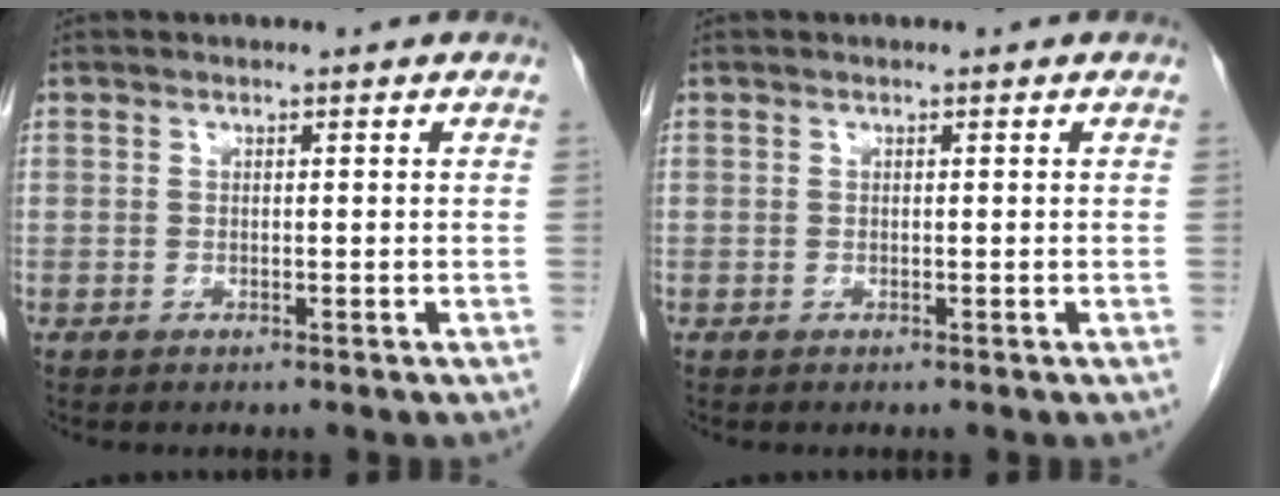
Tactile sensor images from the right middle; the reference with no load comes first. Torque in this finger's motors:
{"motor_torque": [0.00, 0.00, 0.00, 0.00]}